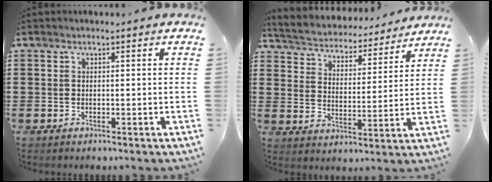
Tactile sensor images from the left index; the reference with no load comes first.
{"total": 4.2, "force": [4.1, 0.4, 0.0], "torque": [-0.028, -0.037, 0.065]}